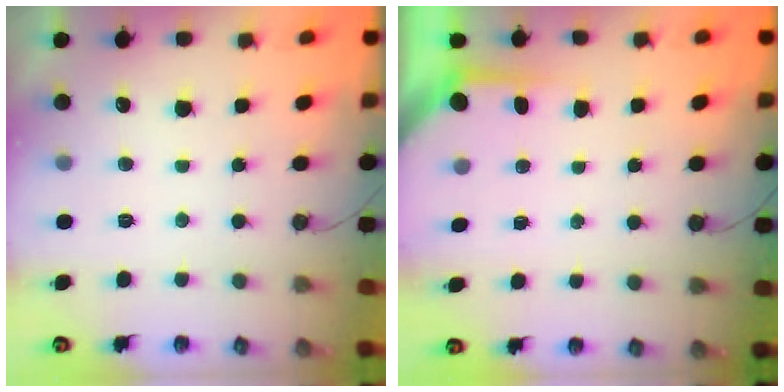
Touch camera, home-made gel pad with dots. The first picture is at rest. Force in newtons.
{"total": 3.5, "press": 3.5, "slide": 0.3}